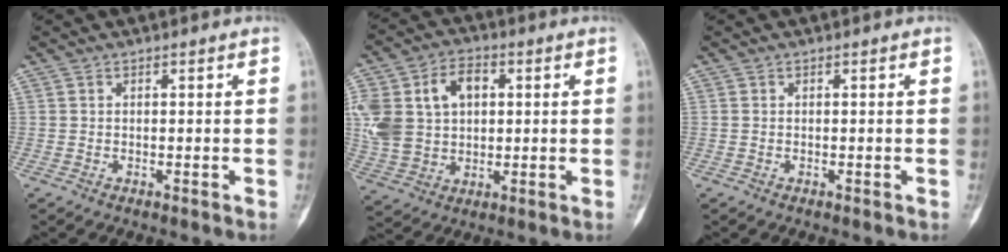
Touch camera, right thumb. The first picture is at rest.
{"total": 17.9, "force": [3.6, 13.1, 11.6], "torque": [-0.239, 0.019, 0.075]}
{"total": 0.0}